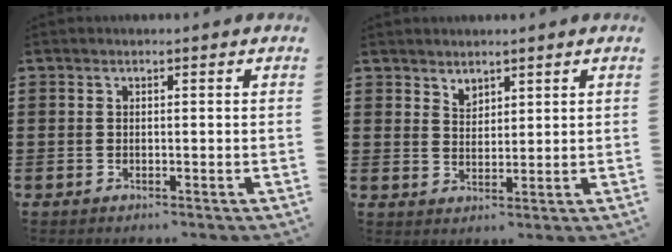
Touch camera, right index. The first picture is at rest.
{"total": 2.3, "force": [2.0, 1.1, 0.1], "torque": [-0.006, 0.003, 0.039]}